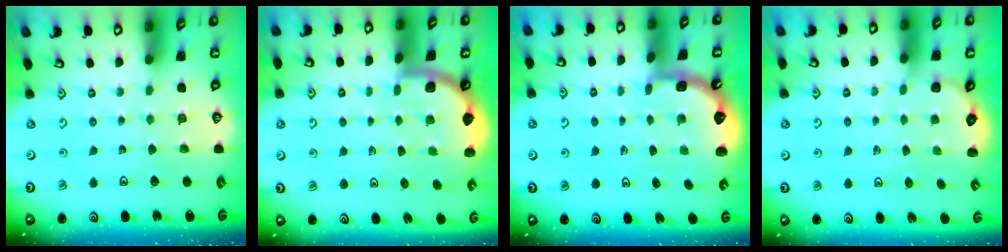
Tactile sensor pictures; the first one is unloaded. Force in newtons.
{"total": 1.7, "press": 1.7, "slide": 0.0}
{"total": 1.4, "press": 1.3, "slide": 0.1}
{"total": 1.5, "press": 1.2, "slide": 0.9}